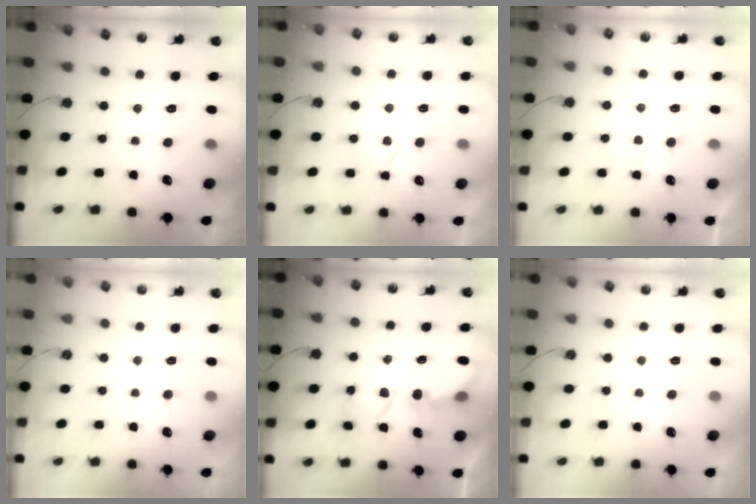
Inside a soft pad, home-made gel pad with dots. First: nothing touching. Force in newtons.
{"total": 2.1, "press": 2.1, "slide": 0.4}
{"total": 0.9, "press": 0.9, "slide": 0.1}
{"total": 0.0}
{"total": 7.3, "press": 7.3, "slide": 0.5}
{"total": 0.0}